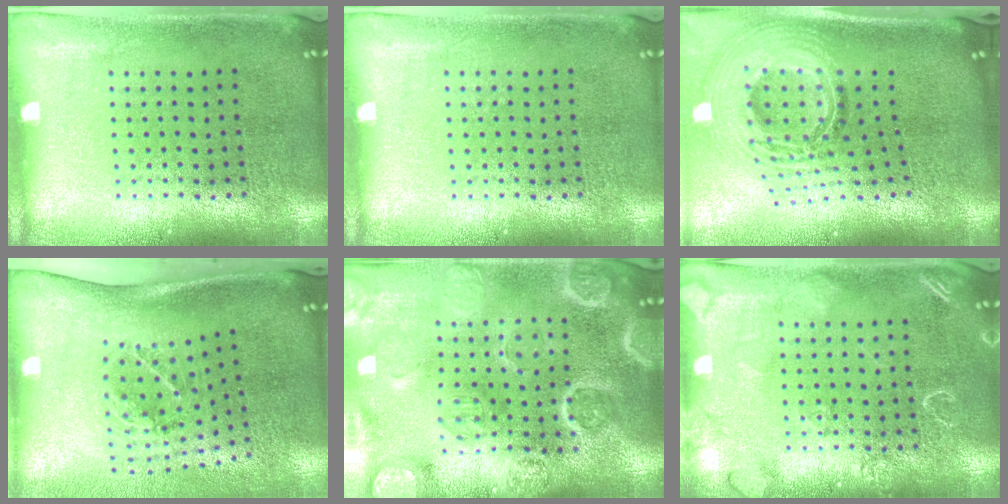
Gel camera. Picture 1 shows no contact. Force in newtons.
{"total": 0.0}
{"total": 2.7, "press": 1.8, "slide": 2.0}
{"total": 2.1, "press": 1.3, "slide": 1.7}
{"total": 4.4, "press": 4.0, "slide": 1.8}
{"total": 2.4, "press": 2.4, "slide": 0.4}